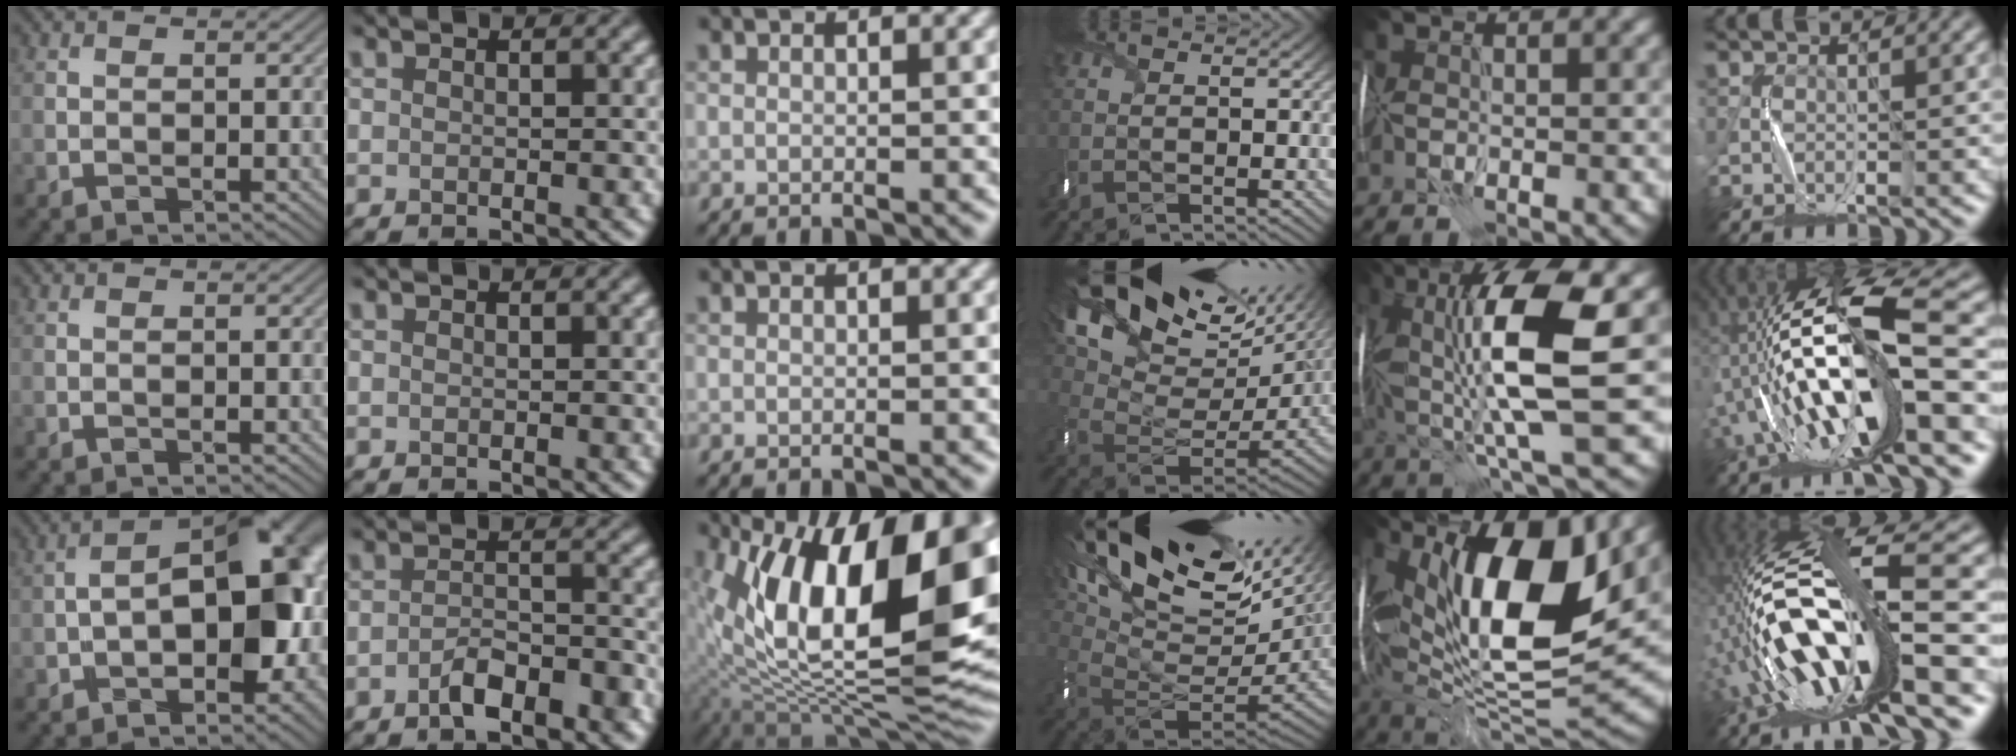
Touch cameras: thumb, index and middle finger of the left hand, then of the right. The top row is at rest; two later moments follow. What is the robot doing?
{"motion": "wrap", "object": "thread"}